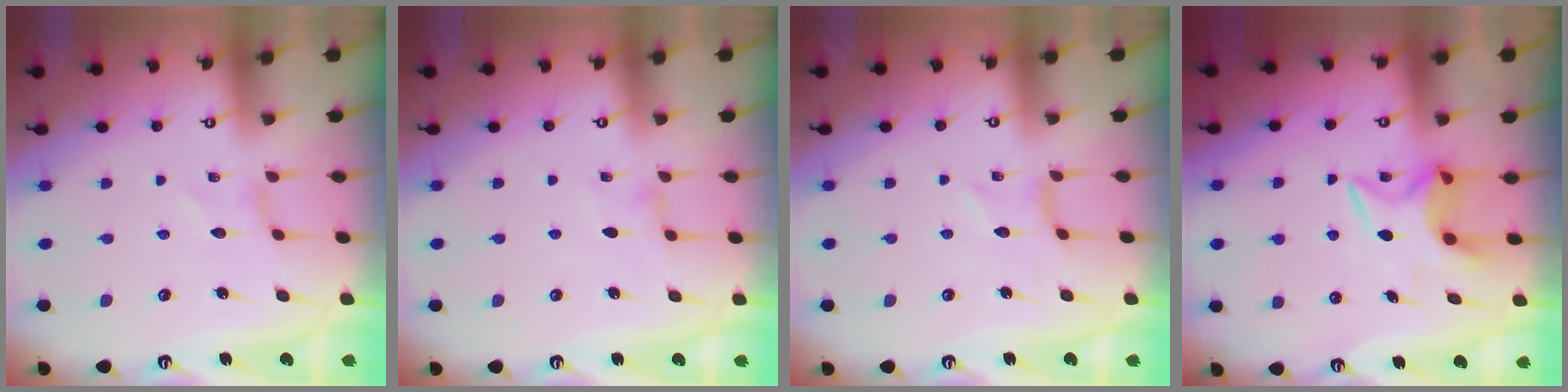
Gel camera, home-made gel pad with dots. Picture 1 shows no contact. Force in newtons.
{"total": 1.5, "press": 1.4, "slide": 0.4}
{"total": 0.0}
{"total": 6.9, "press": 6.9, "slide": 0.3}